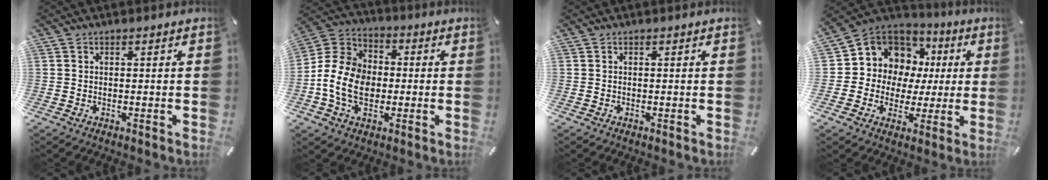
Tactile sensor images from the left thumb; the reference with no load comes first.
{"total": 12.3, "force": [-2.6, 9.9, 6.9], "torque": [-0.162, 0.023, -0.047]}
{"total": 0.0}
{"total": 10.4, "force": [3.2, 9.8, 1.3], "torque": [-0.036, -0.040, 0.070]}